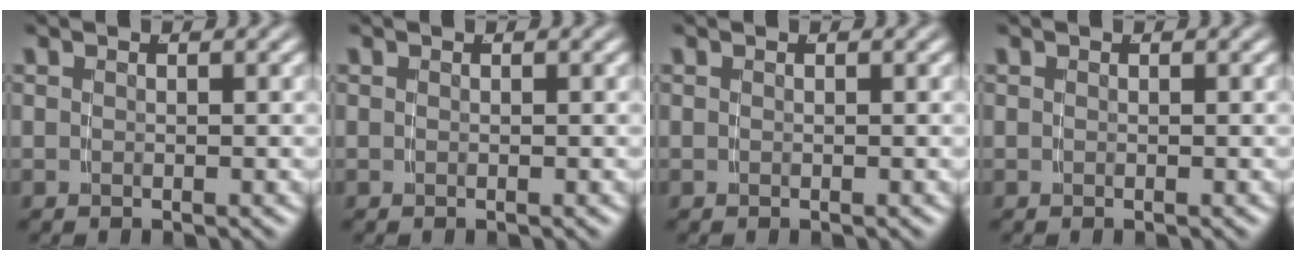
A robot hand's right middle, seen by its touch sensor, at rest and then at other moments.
{"total": 0.0}
{"total": 0.0}
{"total": 0.0}